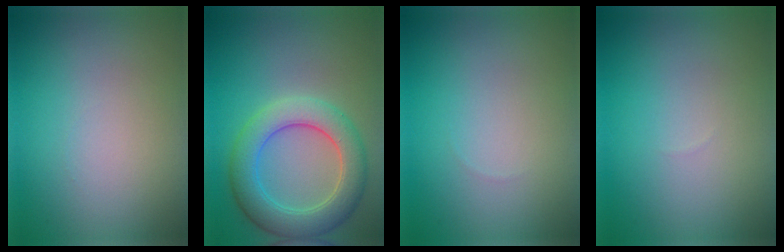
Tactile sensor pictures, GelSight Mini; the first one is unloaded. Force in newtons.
{"total": 5.9, "press": 5.9, "slide": 0.4}
{"total": 0.0}
{"total": 0.0}